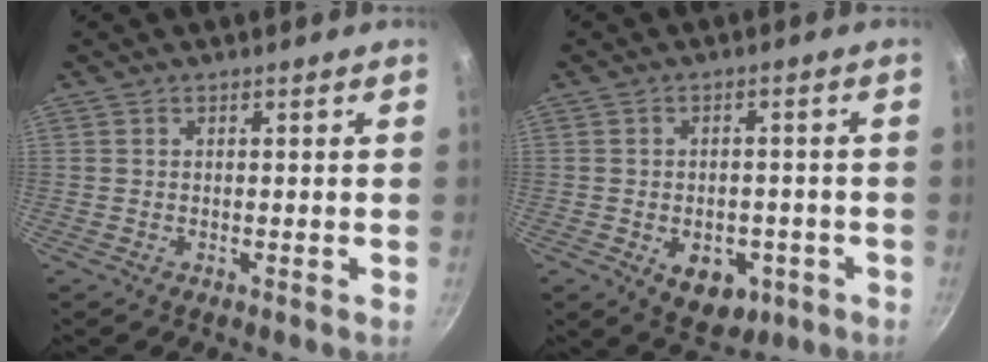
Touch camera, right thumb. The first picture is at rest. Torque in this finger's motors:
{"motor_torque": [-0.12, 0.37, -0.24, 0.22, -0.01]}